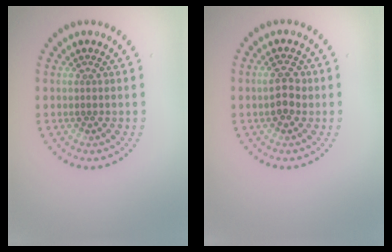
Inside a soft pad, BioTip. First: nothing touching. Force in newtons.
{"total": 2.4, "press": 2.4, "slide": 0.0}